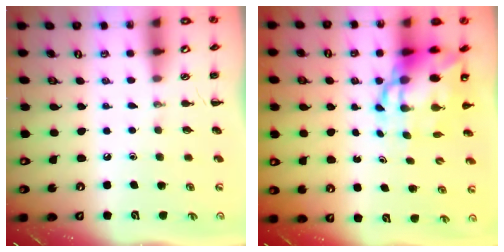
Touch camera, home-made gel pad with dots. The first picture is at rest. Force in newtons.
{"total": 10.2, "press": 9.8, "slide": 2.7}